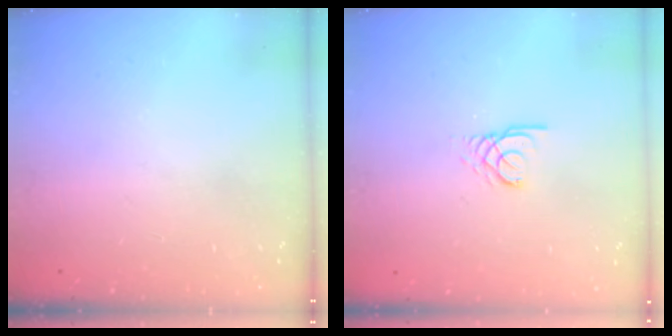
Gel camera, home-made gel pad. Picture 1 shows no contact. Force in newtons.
{"total": 2.4, "press": 2.4, "slide": 0.3}